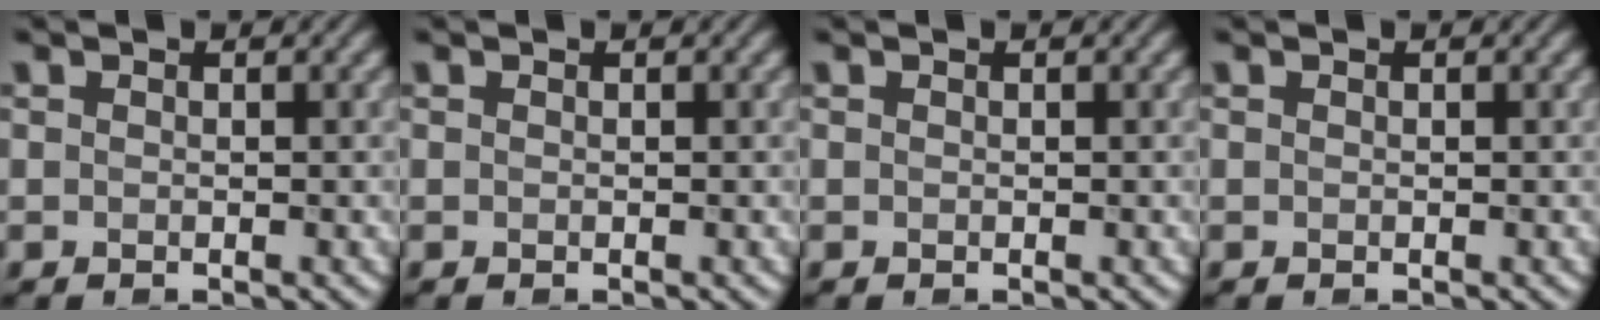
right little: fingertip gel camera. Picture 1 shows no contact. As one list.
[{"total": 0.0}, {"total": 0.0}, {"total": 0.0}]